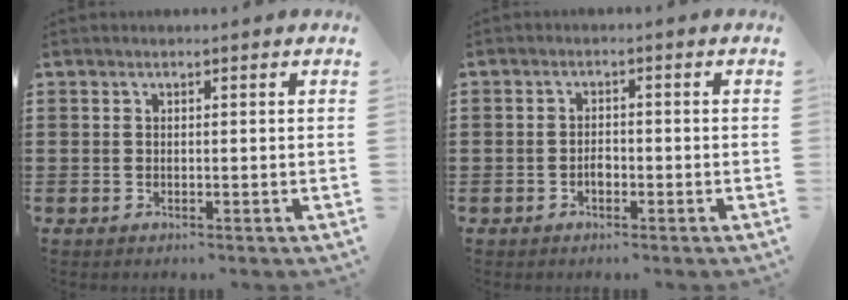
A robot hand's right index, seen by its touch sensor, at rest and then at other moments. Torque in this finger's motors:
{"motor_torque": [1.10, 1.04, 0.02, -0.02]}